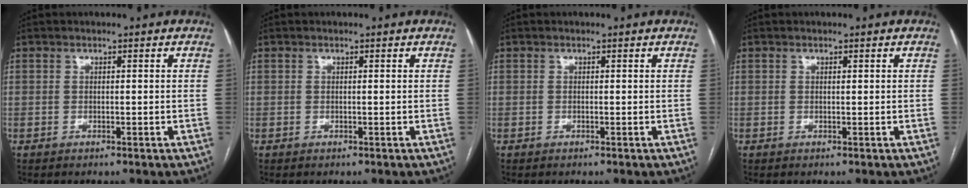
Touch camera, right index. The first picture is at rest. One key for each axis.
{"total": 0.0}
{"total": 0.0}
{"total": 0.0}